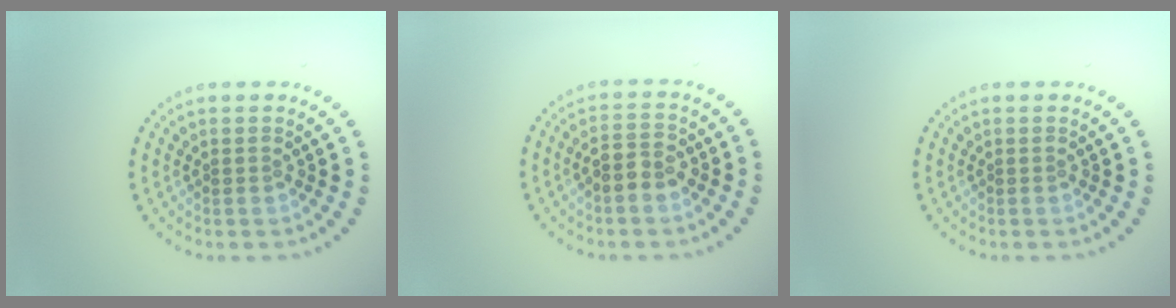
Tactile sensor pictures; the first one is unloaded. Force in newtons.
{"total": 2.6, "press": 2.5, "slide": 0.4}
{"total": 0.0}